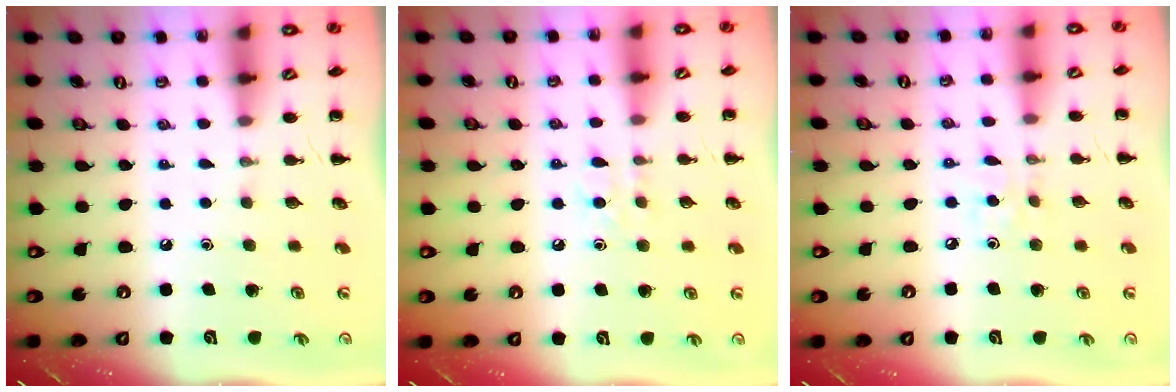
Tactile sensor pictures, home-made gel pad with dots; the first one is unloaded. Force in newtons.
{"total": 4.6, "press": 4.5, "slide": 1.1}
{"total": 2.1, "press": 2.1, "slide": 0.6}